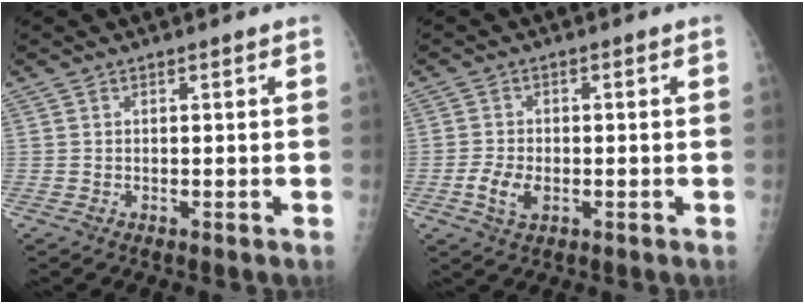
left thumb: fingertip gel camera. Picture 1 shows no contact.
{"total": 4.4, "force": [-1.3, 2.6, 3.3], "torque": [-0.069, 0.002, -0.024]}